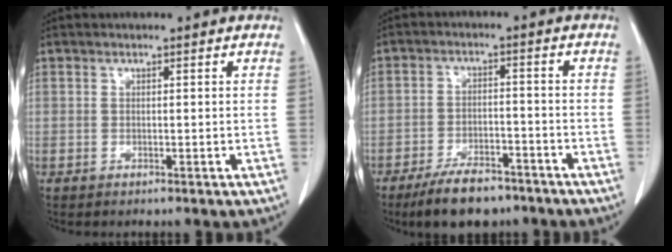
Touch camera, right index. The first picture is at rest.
{"total": 8.6, "force": [-6.7, 3.3, 4.4], "torque": [-0.075, -0.005, -0.113]}